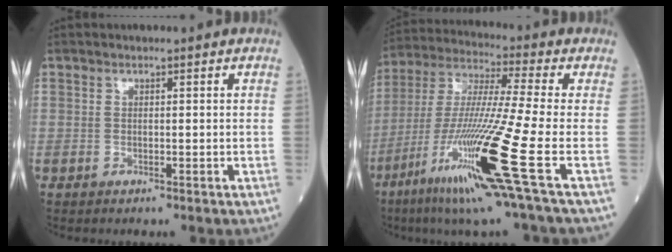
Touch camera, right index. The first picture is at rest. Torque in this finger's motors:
{"motor_torque": [1.88, -0.26, 1.06, 0.21]}